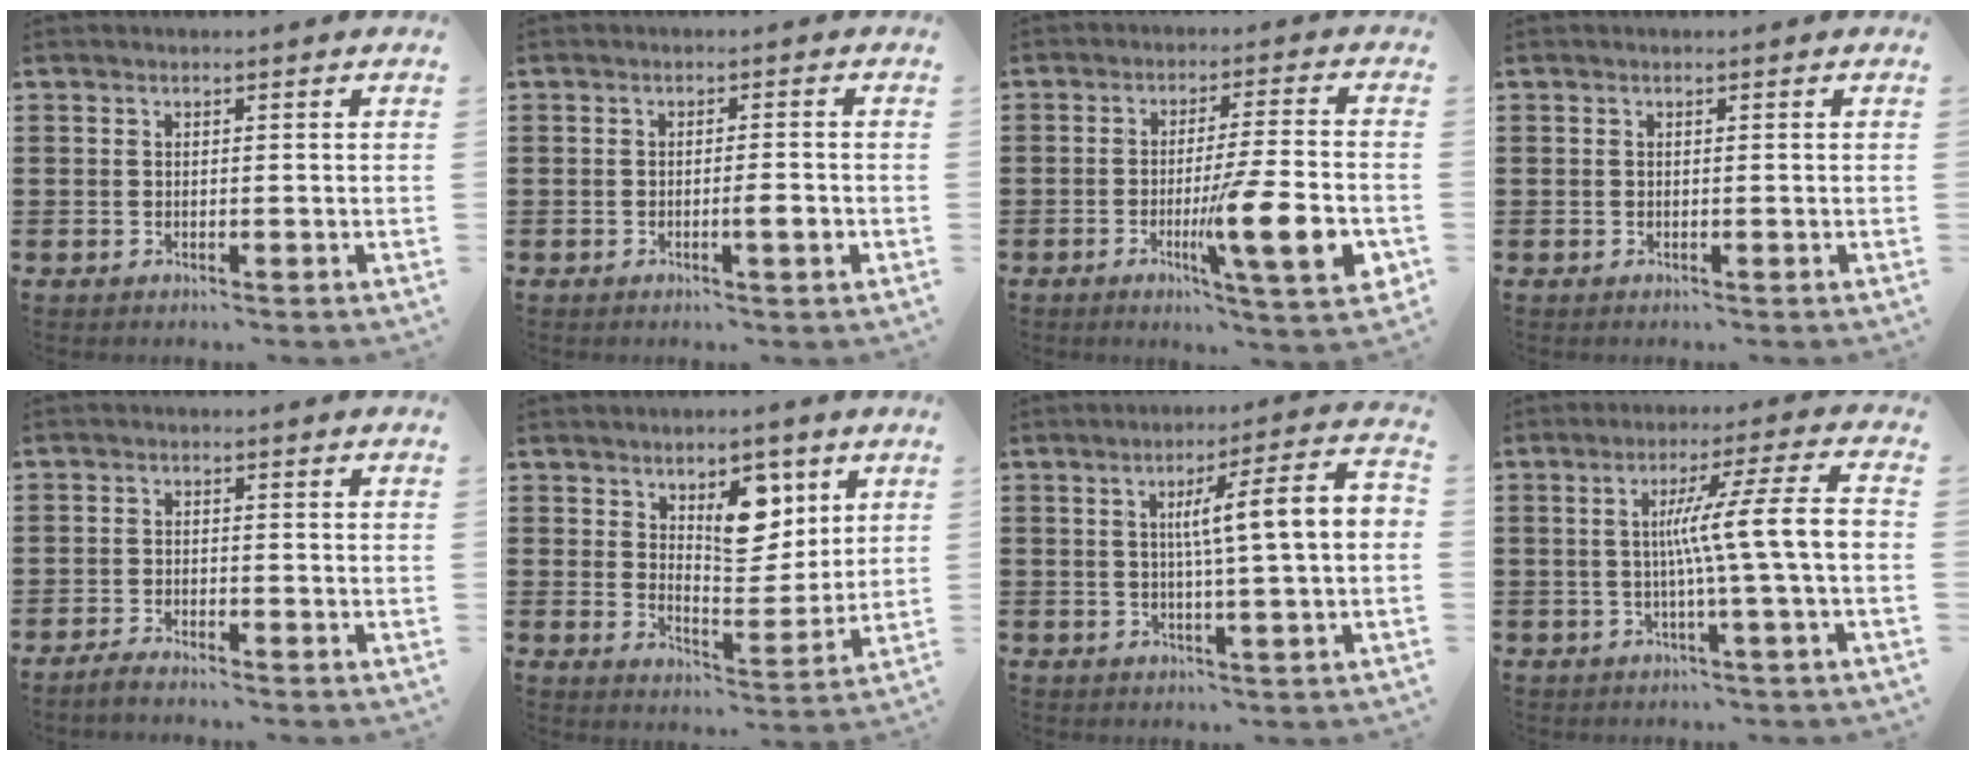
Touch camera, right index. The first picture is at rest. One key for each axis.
{"total": 2.9, "fx": -0.8, "fy": 0.3, "fz": 2.7, "tx": -0.045, "ty": -0.002, "tz": -0.015}
{"total": 13.1, "fx": -3.8, "fy": 1.4, "fz": 12.4, "tx": -0.198, "ty": -0.012, "tz": -0.066}
{"total": 0.0}
{"total": 1.7, "fx": -1.7, "fy": -0.1, "fz": 0.3, "tx": -0.008, "ty": 0.003, "tz": -0.032}
{"total": 8.9, "fx": 4.5, "fy": 5.0, "fz": 5.8, "tx": -0.084, "ty": -0.013, "tz": 0.073}
{"total": 8.3, "fx": 0.7, "fy": 0.1, "fz": 8.2, "tx": -0.147, "ty": -0.006, "tz": 0.000}
{"total": 9.7, "fx": -0.4, "fy": -0.6, "fz": 9.7, "tx": -0.174, "ty": -0.002, "tz": -0.015}